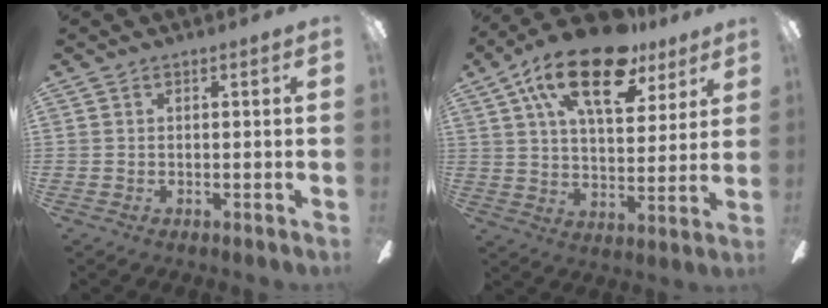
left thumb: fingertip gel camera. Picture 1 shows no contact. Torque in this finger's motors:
{"motor_torque": [0.67, 0.79, 1.81, -0.96, 0.44]}